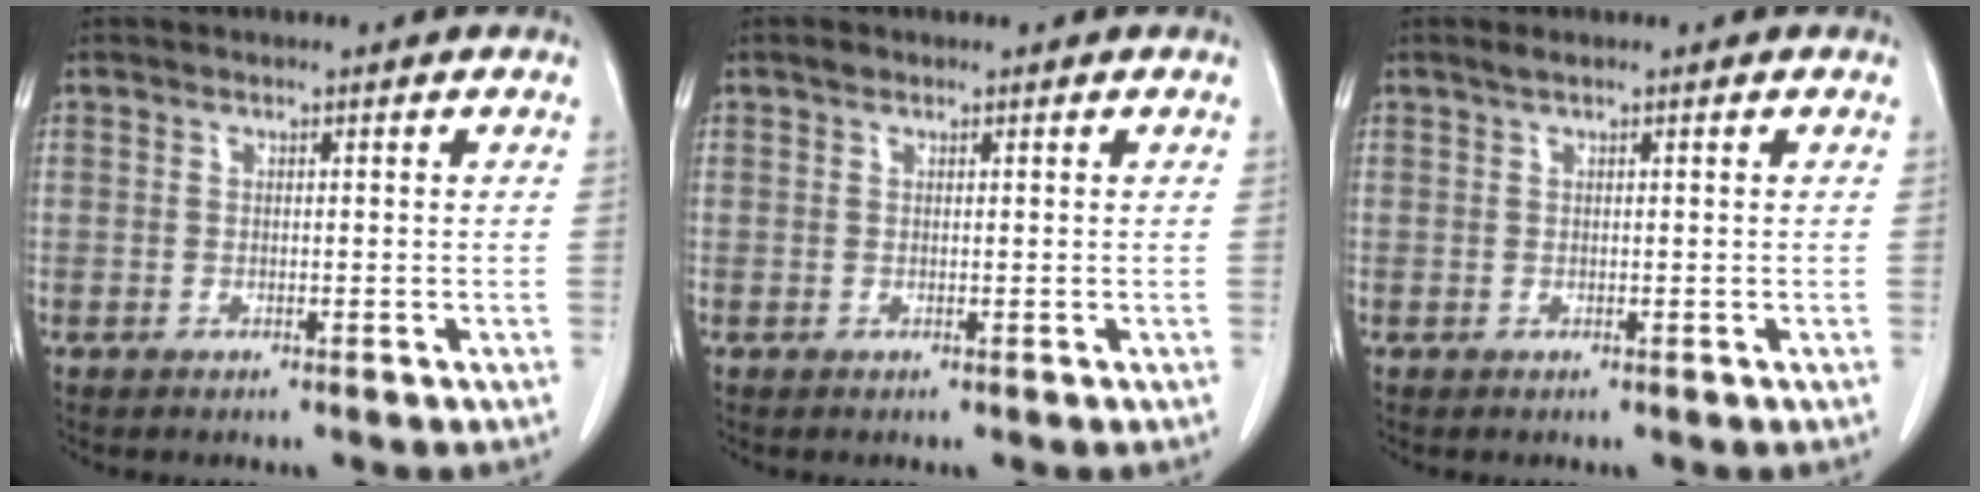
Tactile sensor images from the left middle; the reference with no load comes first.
{"total": 0.6, "force": [0.5, 0.3, 0.2], "torque": [-0.007, 0.004, 0.007]}
{"total": 0.8, "force": [0.6, 0.0, 0.5], "torque": [-0.016, 0.005, 0.014]}